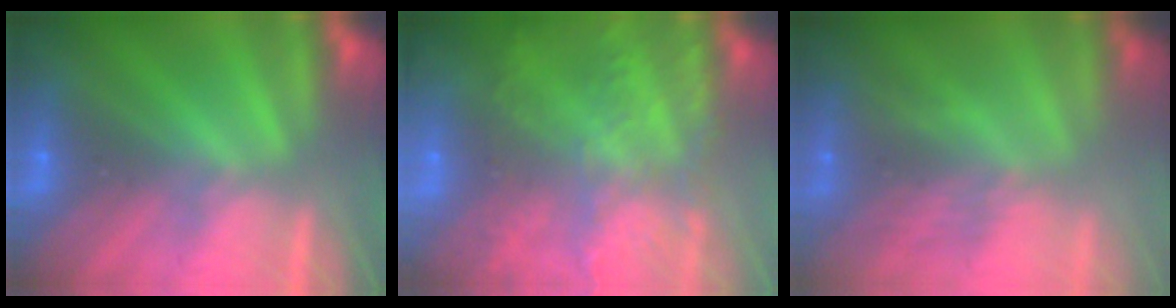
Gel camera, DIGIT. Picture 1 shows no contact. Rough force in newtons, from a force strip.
{"total": 9.6}
{"total": 3.0}